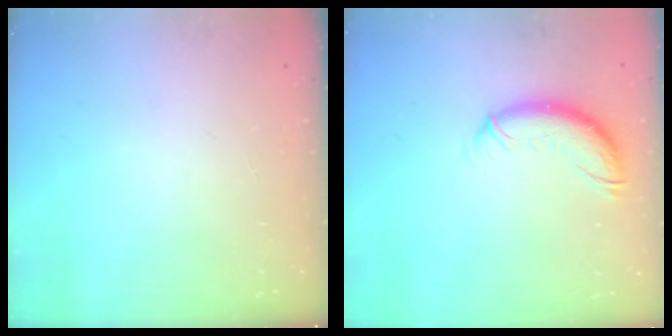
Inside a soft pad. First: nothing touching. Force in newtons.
{"total": 10.3, "press": 10.3, "slide": 1.2}